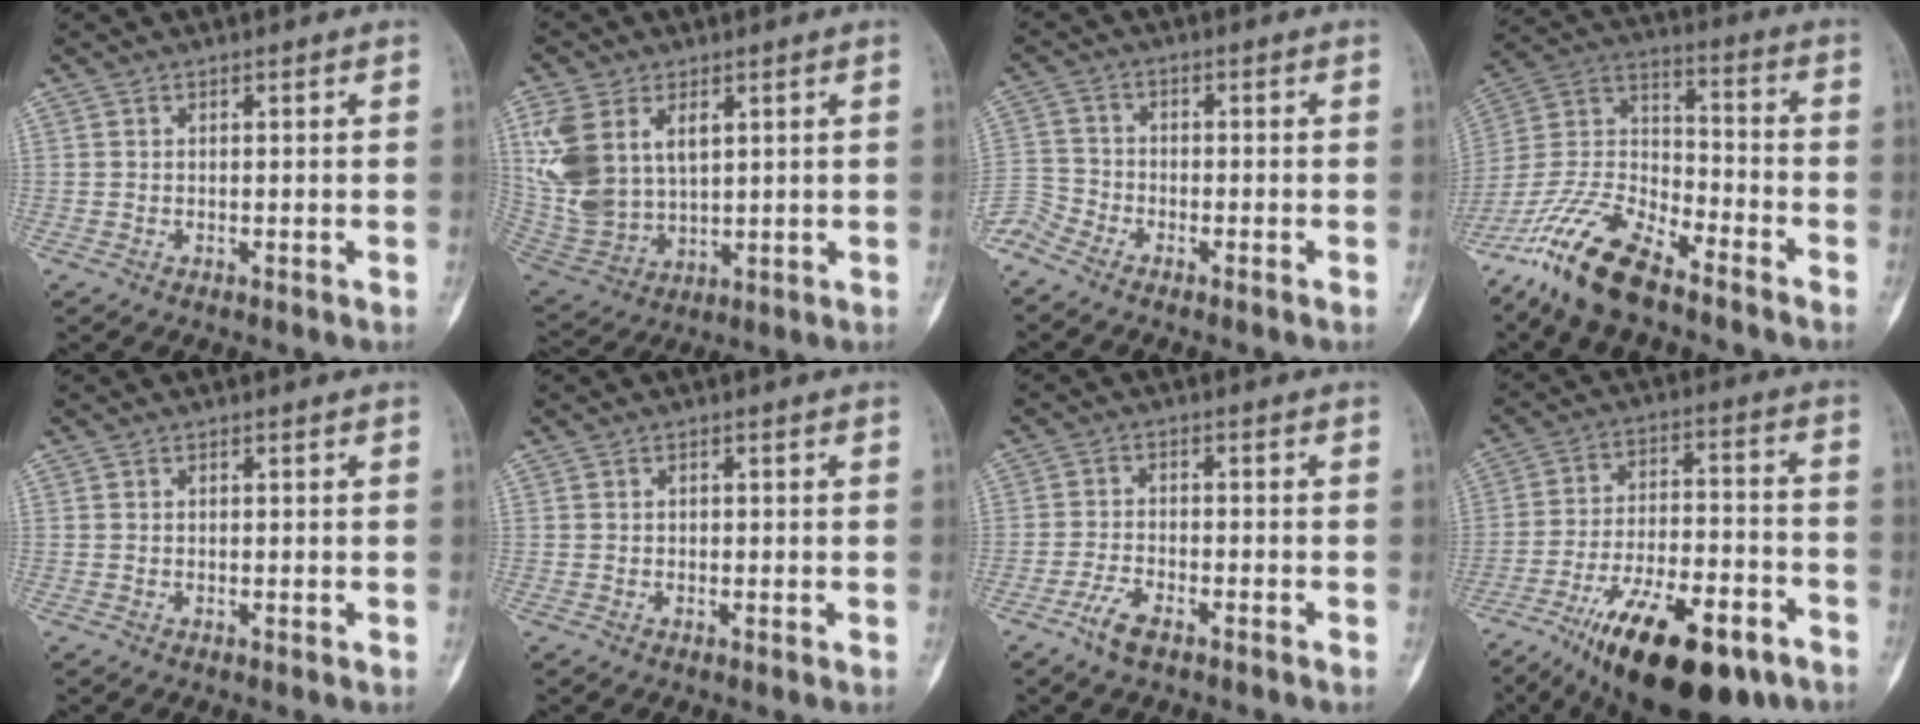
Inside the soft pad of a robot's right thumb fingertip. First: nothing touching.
{"total": 14.5, "force": [4.6, 9.3, 10.1], "torque": [-0.204, -0.008, 0.108]}
{"total": 4.8, "force": [-4.4, 1.7, 1.1], "torque": [-0.030, 0.012, -0.097]}
{"total": 16.9, "force": [-12.5, 5.6, 9.9], "torque": [-0.200, 0.066, -0.237]}
{"total": 0.0}
{"total": 0.5, "force": [0.0, 0.5, 0.2], "torque": [0.006, 0.004, -0.002]}
{"total": 4.5, "force": [-3.1, 1.4, 2.9], "torque": [-0.067, 0.017, -0.057]}
{"total": 23.1, "force": [-13.8, 8.8, 16.3], "torque": [-0.252, 0.064, -0.217]}